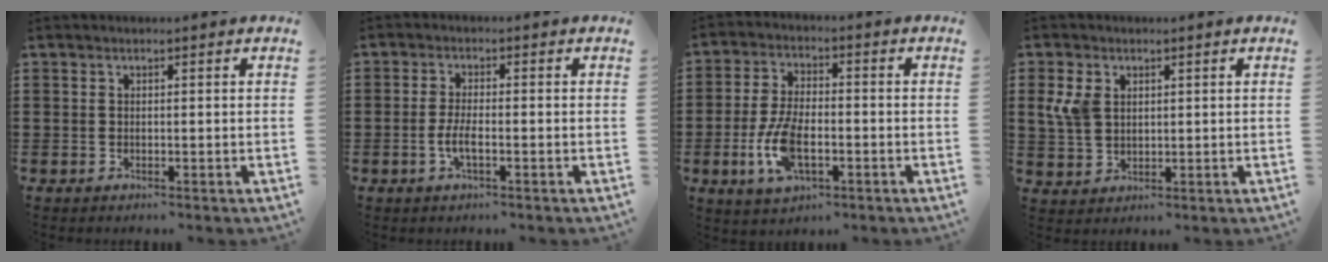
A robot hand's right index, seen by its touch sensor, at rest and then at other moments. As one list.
[{"total": 3.1, "force": [-1.1, 0.7, 2.8], "torque": [-0.063, -0.003, -0.024]}, {"total": 8.2, "force": [-2.6, 3.7, 6.9], "torque": [-0.163, -0.010, -0.052]}, {"total": 4.8, "force": [1.4, 3.4, 3.1], "torque": [-0.088, 0.006, 0.022]}]